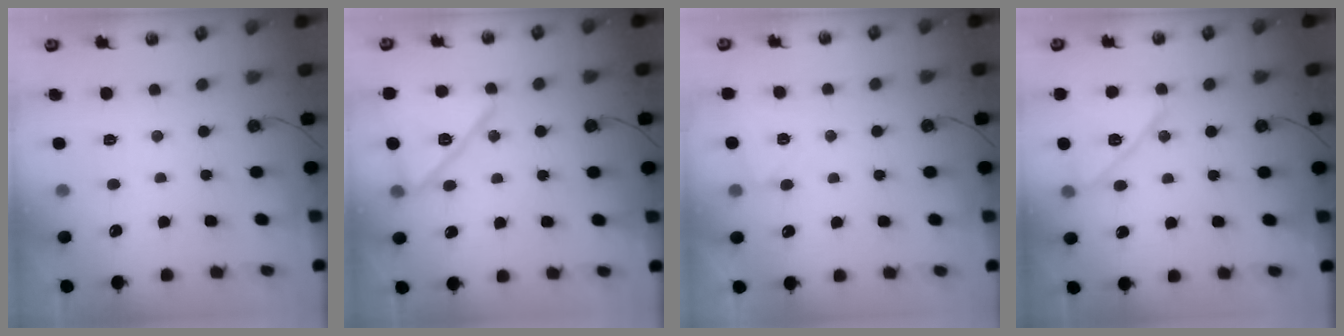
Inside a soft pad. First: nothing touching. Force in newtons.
{"total": 15.2, "press": 15.1, "slide": 0.9}
{"total": 4.0, "press": 3.3, "slide": 2.3}
{"total": 14.2, "press": 14.0, "slide": 2.6}